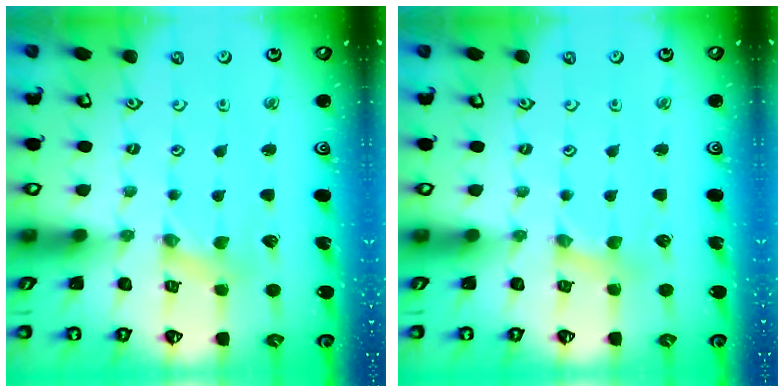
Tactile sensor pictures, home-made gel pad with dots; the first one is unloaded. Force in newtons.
{"total": 2.2, "press": 2.2, "slide": 0.4}